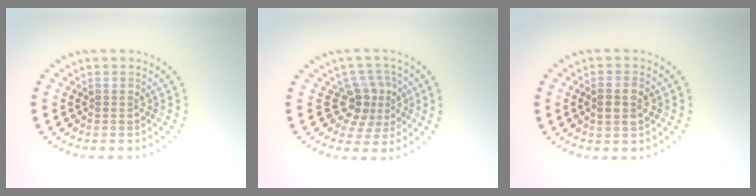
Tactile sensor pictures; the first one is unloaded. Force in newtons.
{"total": 3.5, "press": 2.9, "slide": 2.0}
{"total": 2.6, "press": 2.5, "slide": 0.6}